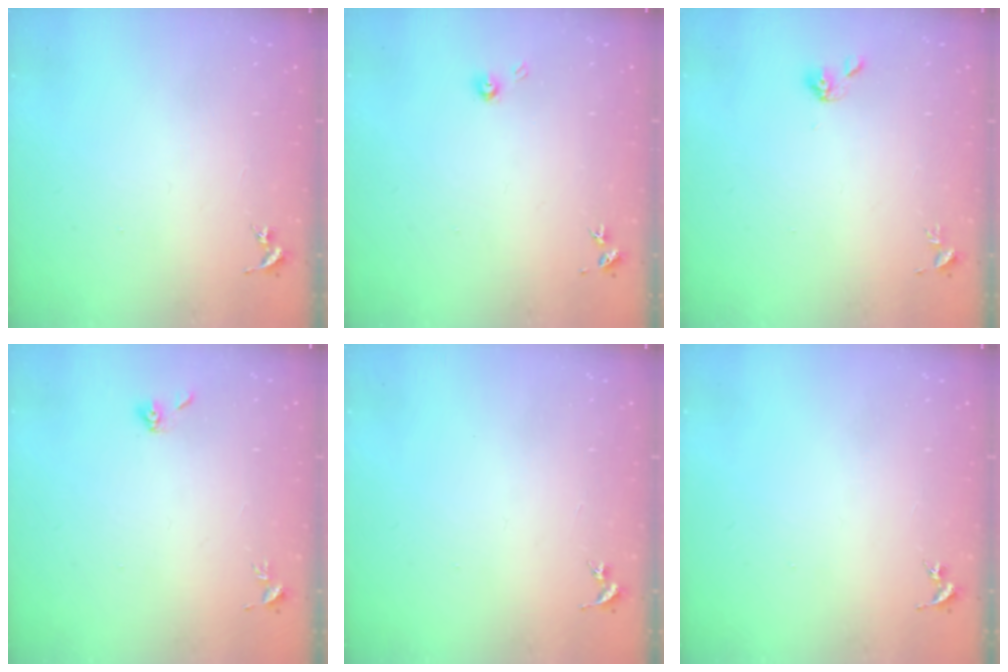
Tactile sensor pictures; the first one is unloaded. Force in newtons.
{"total": 4.3, "press": 4.3, "slide": 0.3}
{"total": 4.7, "press": 4.5, "slide": 1.3}
{"total": 5.3, "press": 5.2, "slide": 1.1}
{"total": 0.0}
{"total": 0.0}